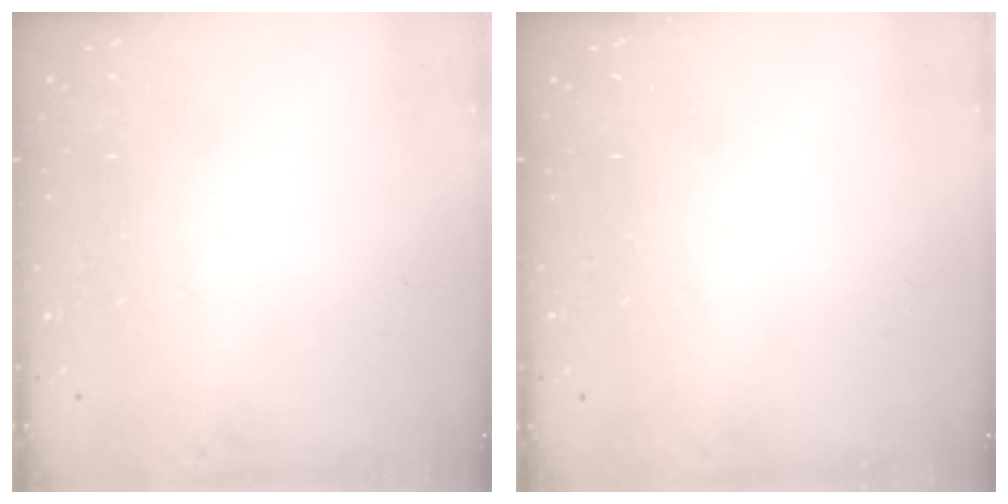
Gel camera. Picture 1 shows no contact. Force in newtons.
{"total": 0.0}